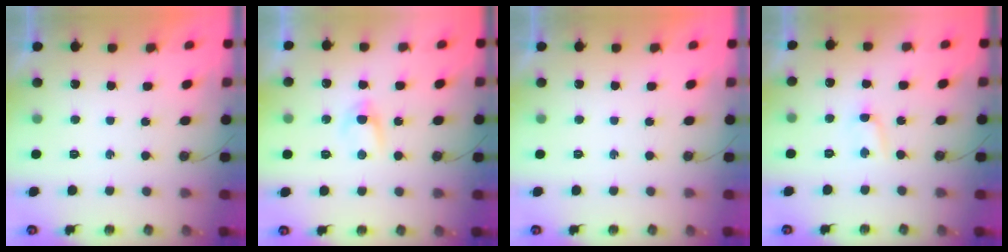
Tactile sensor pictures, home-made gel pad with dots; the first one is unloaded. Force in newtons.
{"total": 3.2, "press": 3.2, "slide": 0.6}
{"total": 0.0}
{"total": 2.4, "press": 2.3, "slide": 0.4}